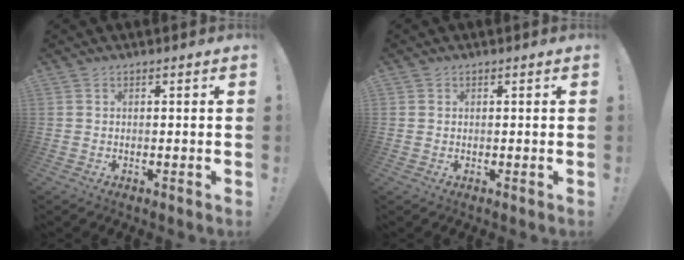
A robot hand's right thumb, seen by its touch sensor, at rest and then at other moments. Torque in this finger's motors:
{"motor_torque": [0.03, -0.06, -0.25, 0.33, -0.07]}